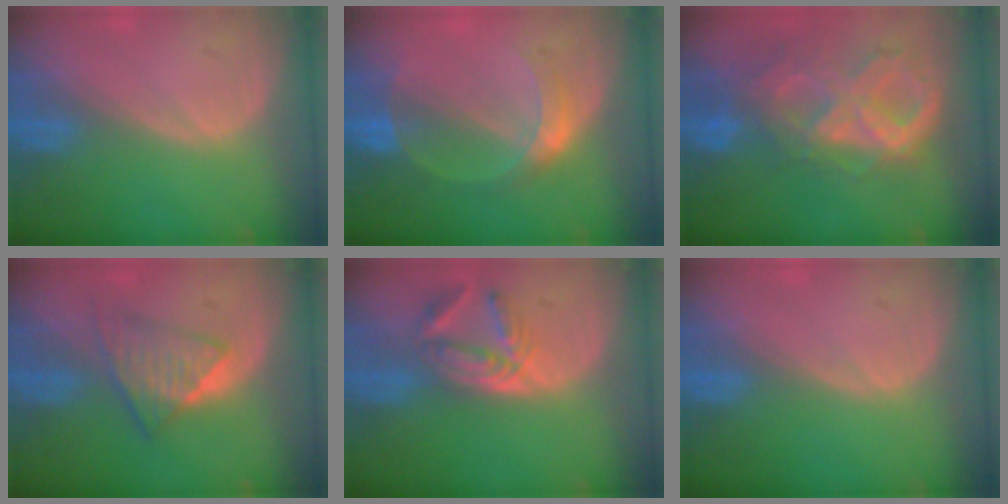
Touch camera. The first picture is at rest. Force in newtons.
{"total": 4.9, "press": 4.9, "slide": 0.6}
{"total": 10.5, "press": 8.8, "slide": 5.8}
{"total": 5.9, "press": 5.4, "slide": 2.3}
{"total": 5.6, "press": 5.3, "slide": 1.7}
{"total": 0.0}